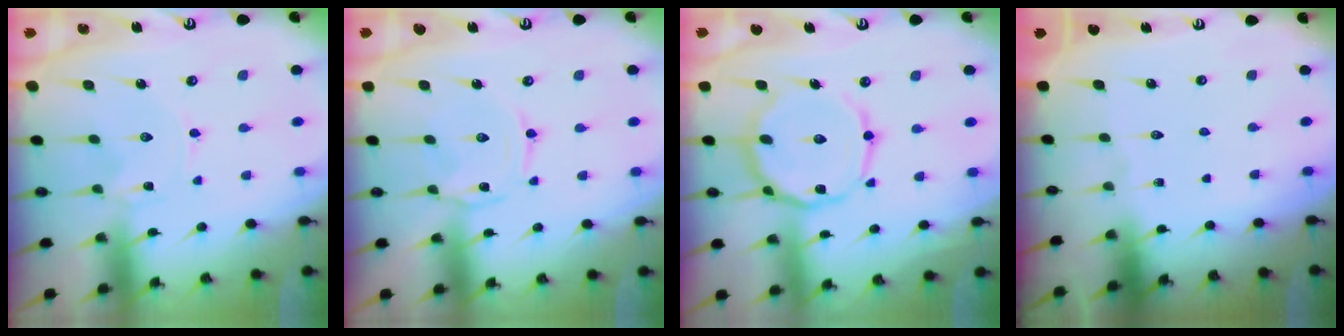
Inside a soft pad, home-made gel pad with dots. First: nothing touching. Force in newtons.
{"total": 1.3, "press": 1.3, "slide": 0.3}
{"total": 14.4, "press": 14.3, "slide": 1.1}
{"total": 0.0}